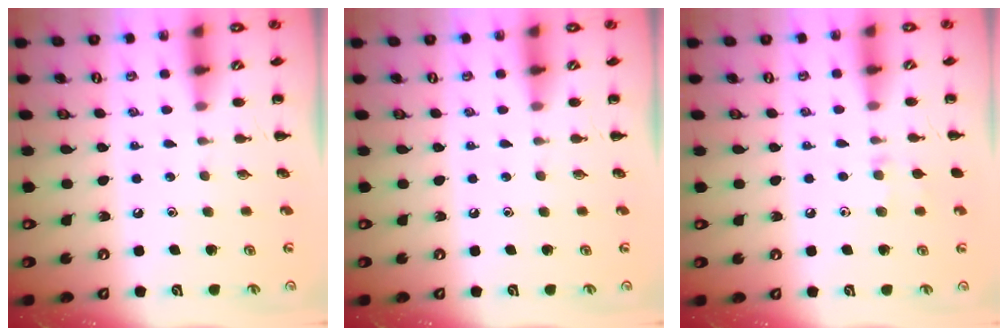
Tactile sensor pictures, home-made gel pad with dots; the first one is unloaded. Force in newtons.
{"total": 0.0}
{"total": 5.9, "press": 5.6, "slide": 1.8}